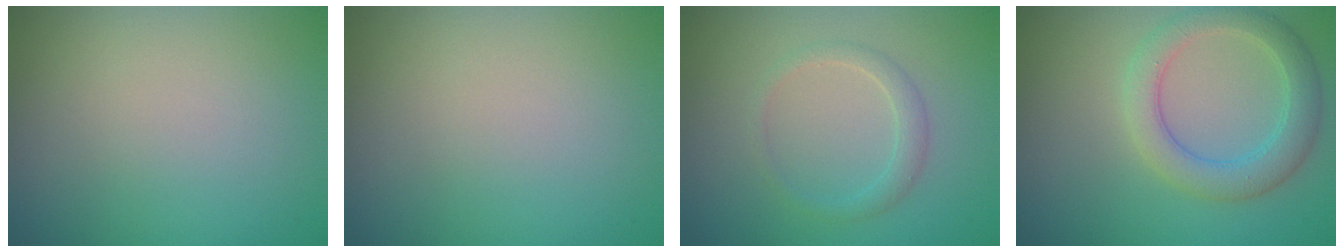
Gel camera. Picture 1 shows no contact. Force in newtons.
{"total": 0.0}
{"total": 1.7, "press": 1.7, "slide": 0.2}
{"total": 4.1, "press": 4.1, "slide": 0.1}